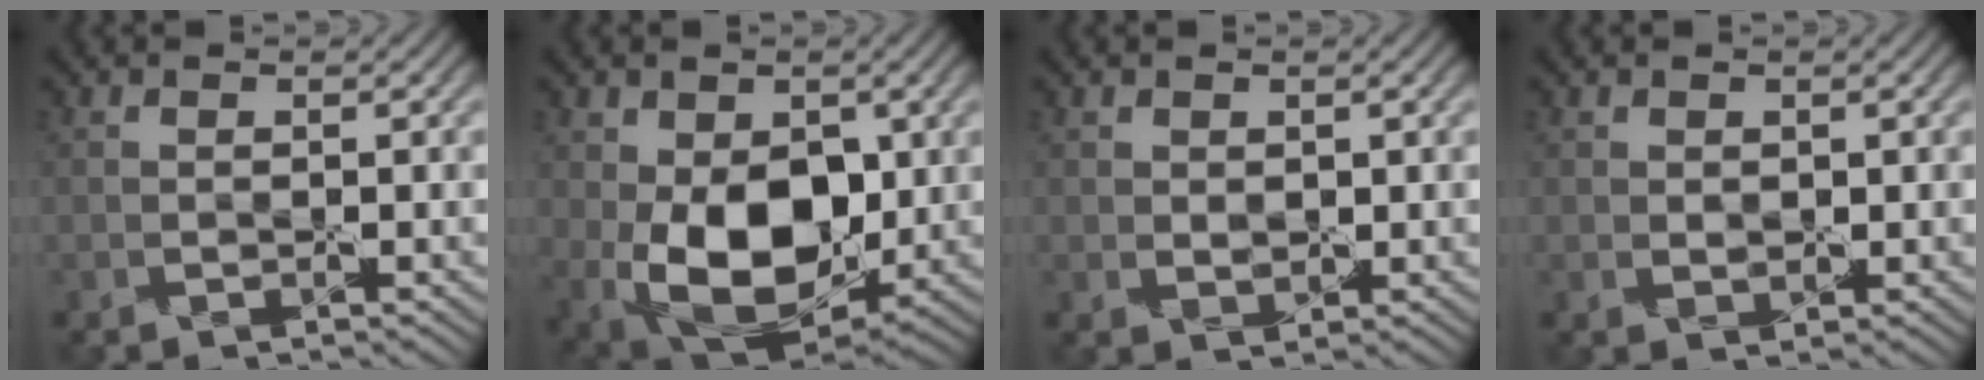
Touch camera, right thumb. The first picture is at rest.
{"total": 13.5, "force": [-1.1, 8.9, 10.2], "torque": [-0.203, -0.031, -0.010]}
{"total": 1.4, "force": [0.6, 1.0, 0.7], "torque": [-0.020, -0.005, 0.015]}
{"total": 1.0, "force": [0.5, 0.7, 0.5], "torque": [-0.014, -0.004, 0.013]}